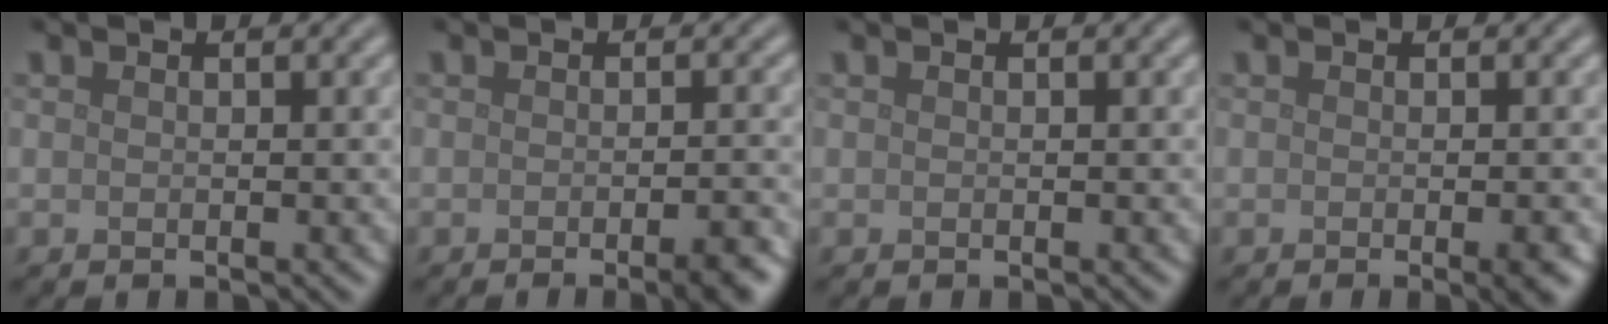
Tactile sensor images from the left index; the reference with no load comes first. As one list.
[{"total": 4.0, "force": [-2.0, 1.1, 3.3], "torque": [-0.030, 0.000, -0.025]}, {"total": 0.0}, {"total": 2.2, "force": [-0.7, 0.5, 2.0], "torque": [-0.019, -0.002, -0.011]}]